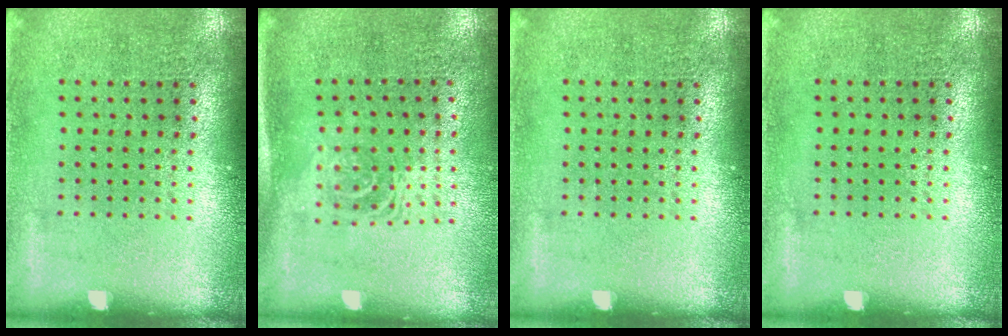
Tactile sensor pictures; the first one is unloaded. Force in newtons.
{"total": 1.6, "press": 1.3, "slide": 1.0}
{"total": 0.0}
{"total": 0.0}